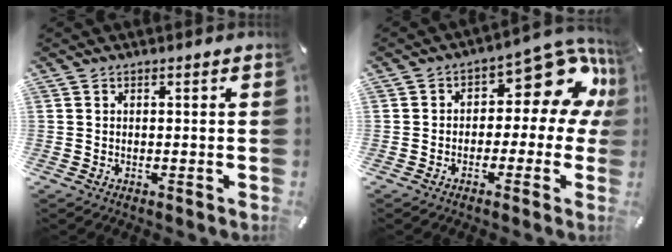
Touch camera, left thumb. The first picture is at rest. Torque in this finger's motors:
{"motor_torque": [0.35, 0.28, 0.37, 0.37, 0.05]}